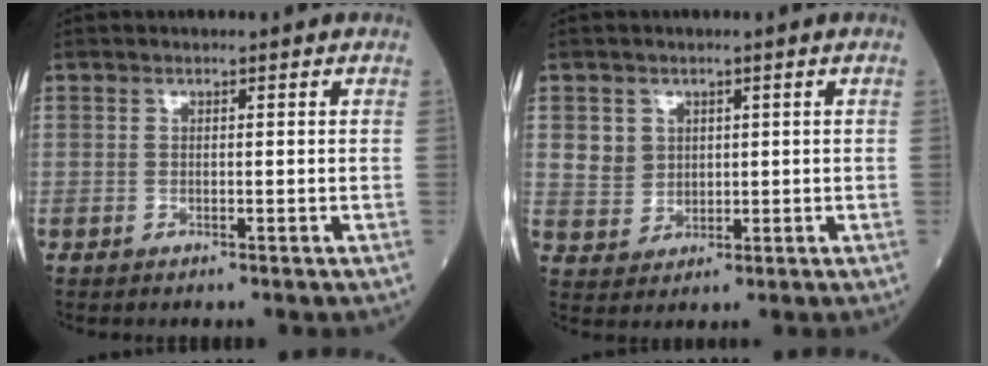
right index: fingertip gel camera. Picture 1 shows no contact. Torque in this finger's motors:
{"motor_torque": [0.20, -0.08, 0.08, 0.00]}